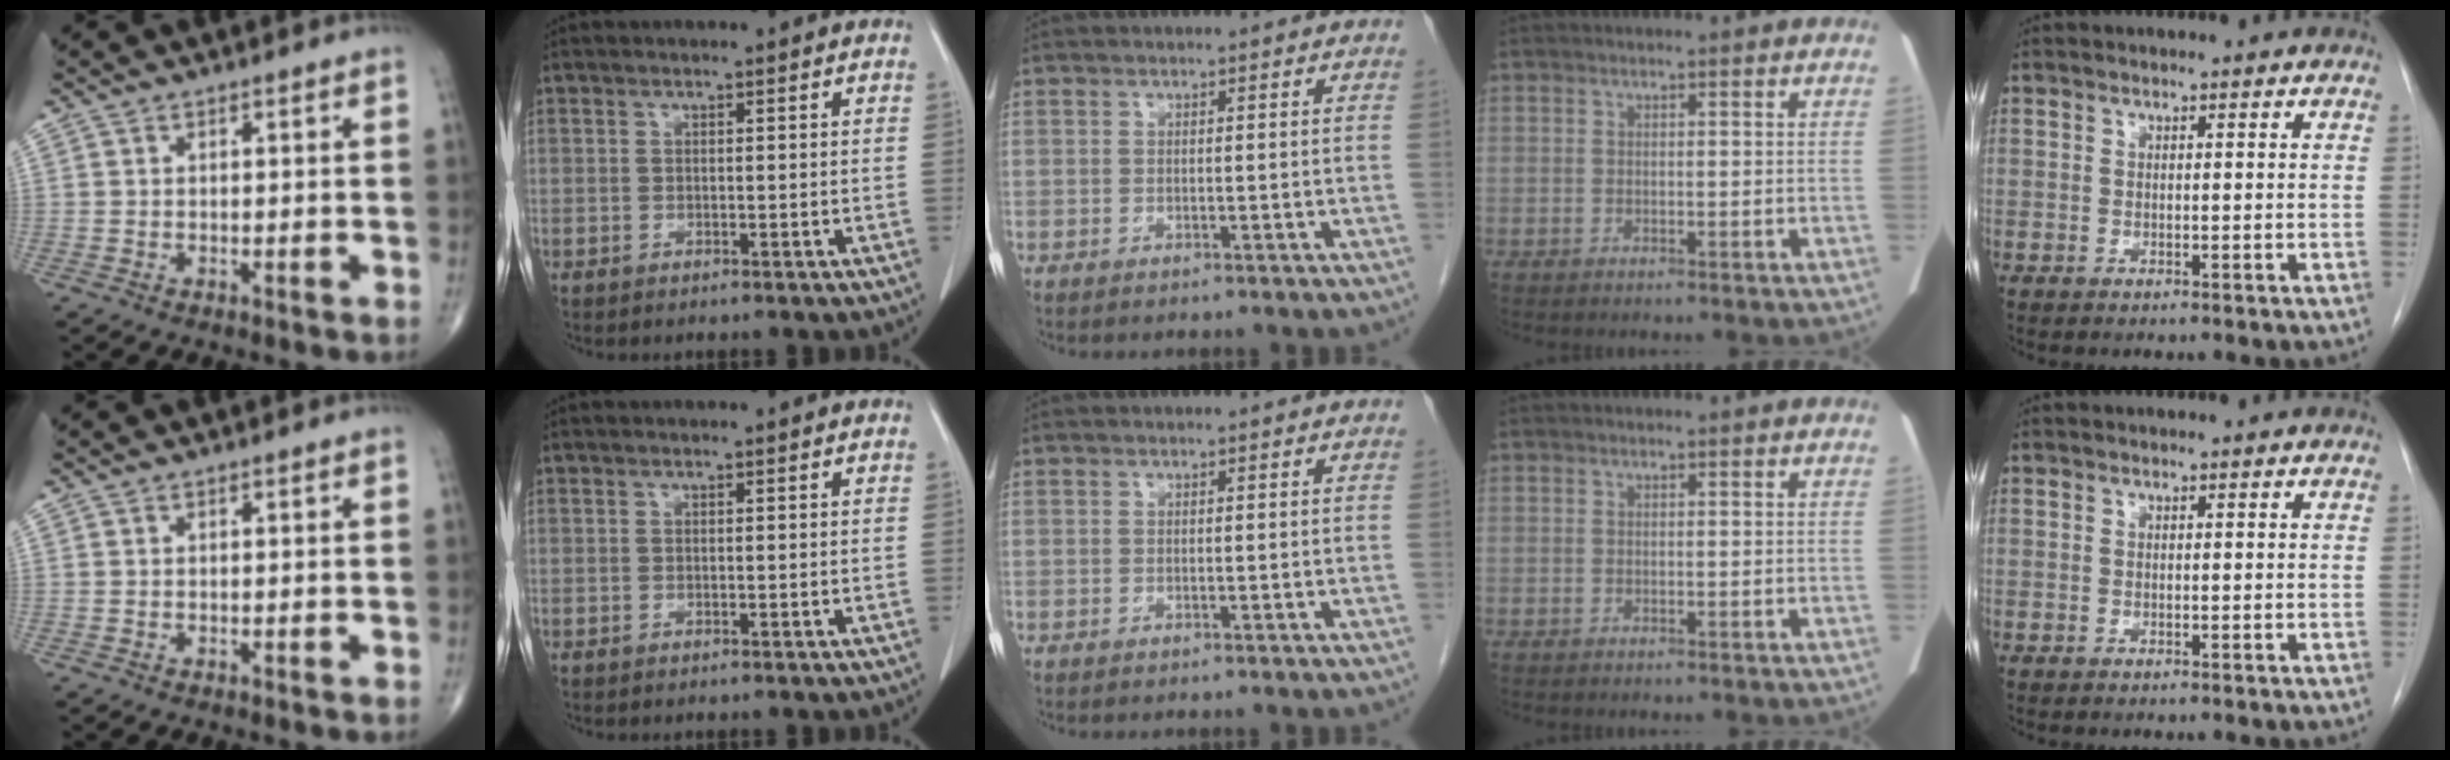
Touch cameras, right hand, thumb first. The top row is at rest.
{}